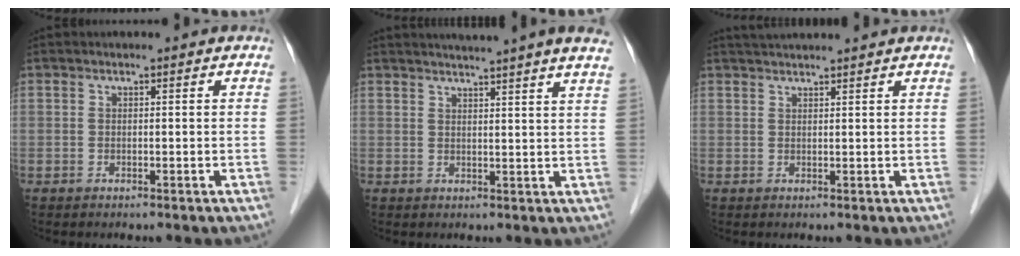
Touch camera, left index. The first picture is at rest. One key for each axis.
{"total": 11.4, "fx": 10.3, "fy": -1.2, "fz": 4.9, "tx": -0.068, "ty": -0.002, "tz": 0.111}
{"total": 5.2, "fx": 4.9, "fy": -0.5, "fz": 1.7, "tx": -0.022, "ty": 0.031, "tz": 0.070}